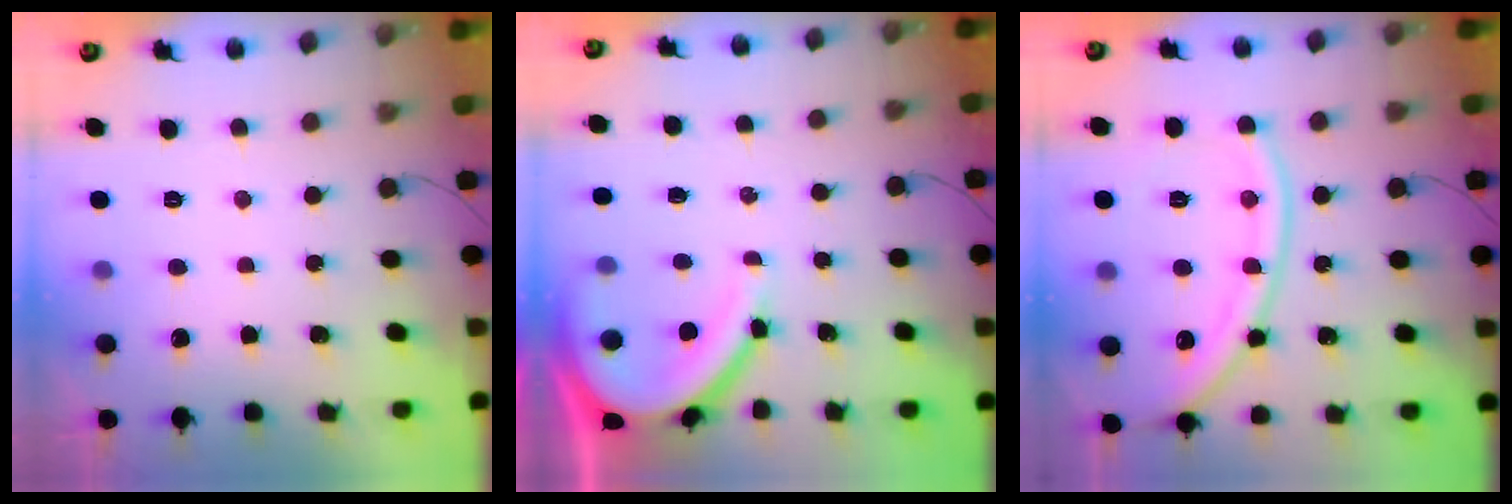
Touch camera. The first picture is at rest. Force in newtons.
{"total": 9.7, "press": 9.6, "slide": 0.9}
{"total": 14.5, "press": 14.4, "slide": 1.7}